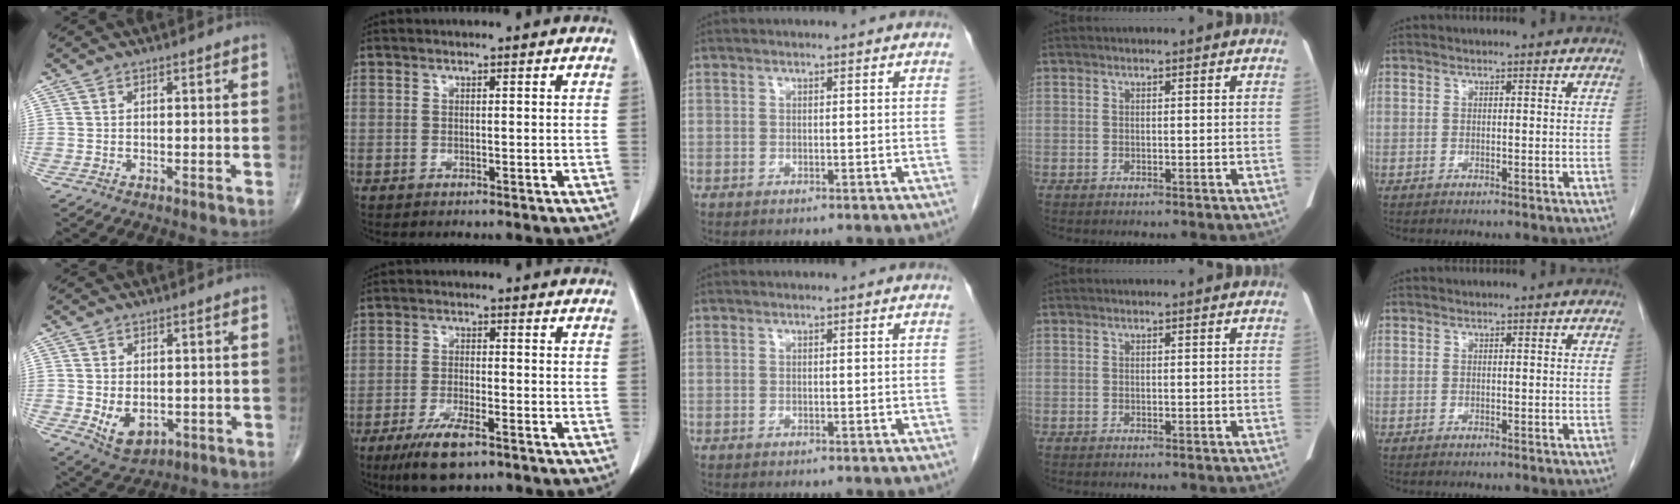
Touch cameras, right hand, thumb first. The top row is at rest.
{"thumb": {"total": 6.8, "force": [-1.3, 4.6, 4.9], "torque": [-0.069, -0.006, -0.006]}, "index": {"total": 7.6, "force": [-4.8, 1.7, 5.6], "torque": [-0.107, -0.015, -0.081]}}